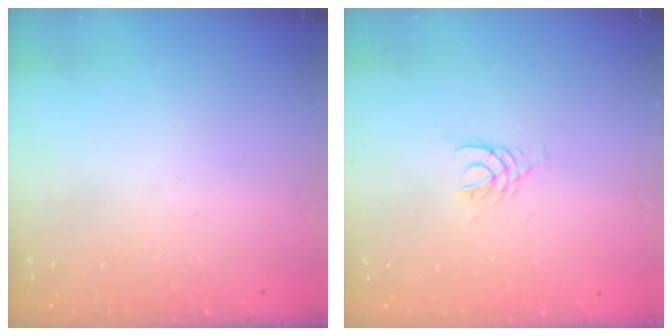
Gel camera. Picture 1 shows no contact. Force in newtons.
{"total": 3.0, "press": 2.9, "slide": 0.4}